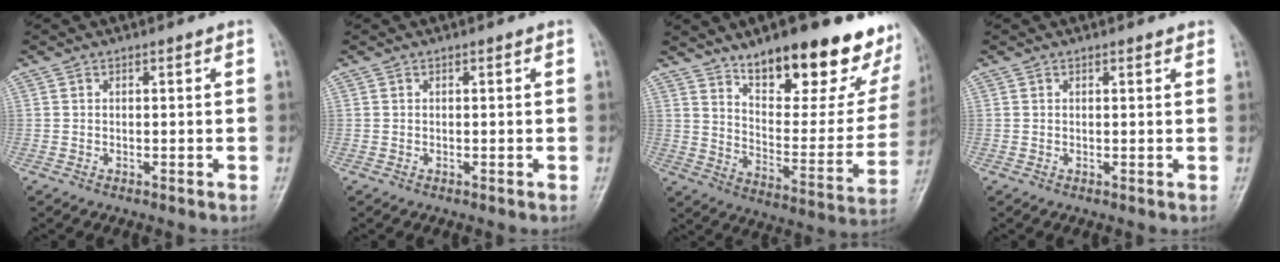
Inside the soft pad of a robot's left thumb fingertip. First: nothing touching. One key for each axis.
{"total": 0.0}
{"total": 26.7, "fx": 17.4, "fy": 9.4, "fz": 17.9, "tx": -0.206, "ty": -0.085, "tz": 0.258}
{"total": 1.1, "fx": 0.9, "fy": 0.3, "fz": 0.6, "tx": -0.006, "ty": -0.001, "tz": 0.010}